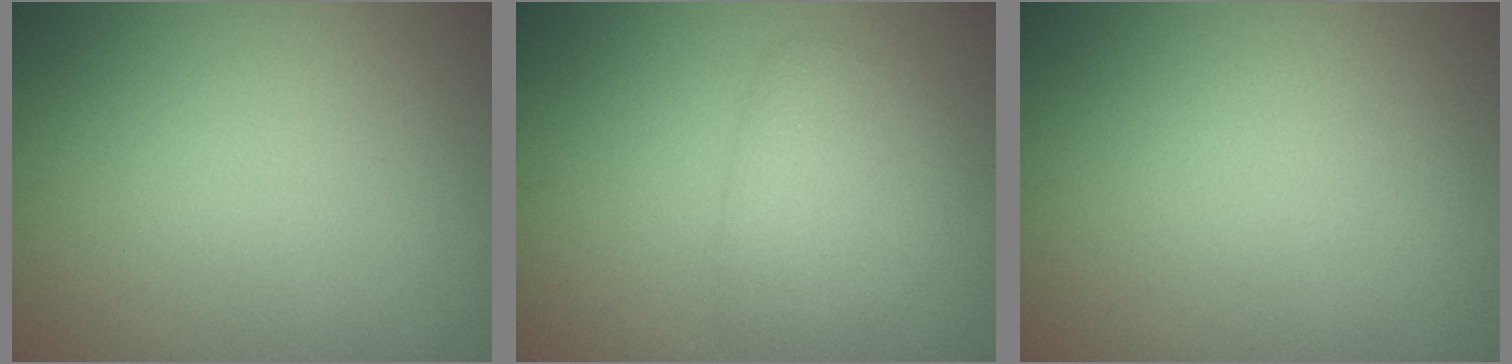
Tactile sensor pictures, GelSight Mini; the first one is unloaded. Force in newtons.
{"total": 2.9, "press": 2.9, "slide": 0.2}
{"total": 0.0}